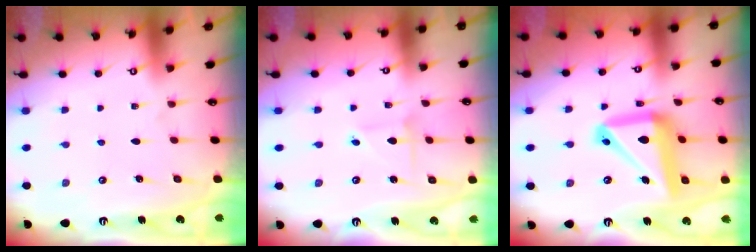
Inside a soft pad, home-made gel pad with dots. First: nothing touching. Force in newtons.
{"total": 2.1, "press": 2.1, "slide": 0.1}
{"total": 16.8, "press": 16.8, "slide": 1.7}